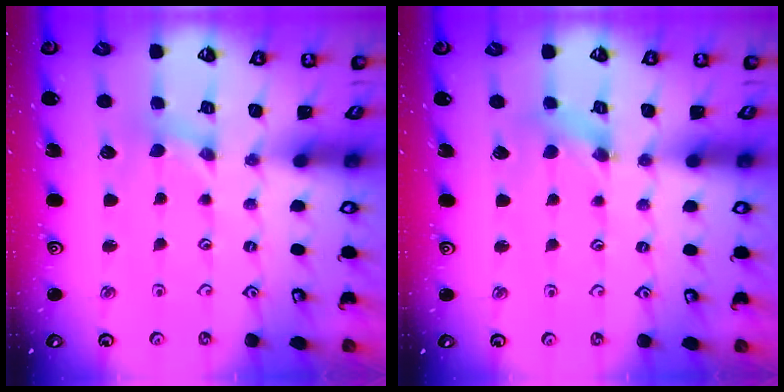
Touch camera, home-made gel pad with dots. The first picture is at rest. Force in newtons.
{"total": 1.9, "press": 1.9, "slide": 0.2}